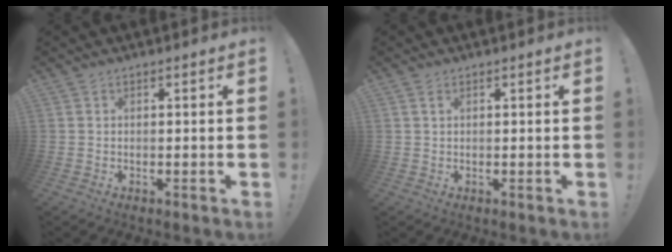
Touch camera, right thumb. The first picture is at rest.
{"total": 1.3, "force": [0.7, 0.5, 1.0], "torque": [-0.021, 0.002, 0.013]}